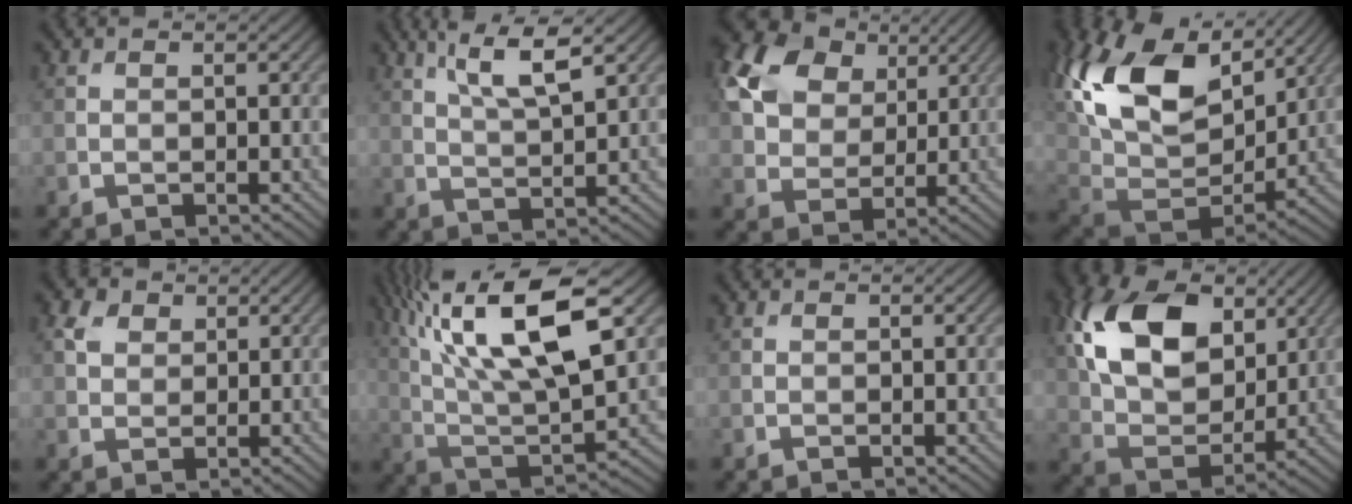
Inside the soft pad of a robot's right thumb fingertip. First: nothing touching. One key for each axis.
{"total": 6.8, "fx": 3.7, "fy": 1.4, "fz": 5.5, "tx": -0.113, "ty": 0.003, "tz": 0.074}
{"total": 14.6, "fx": 6.7, "fy": 10.2, "fz": 8.0, "tx": -0.207, "ty": 0.051, "tz": 0.132}
{"total": 20.6, "fx": 8.6, "fy": 12.8, "fz": 13.7, "tx": -0.312, "ty": 0.034, "tz": 0.174}
{"total": 2.7, "fx": 1.5, "fy": 1.8, "fz": 1.3, "tx": -0.033, "ty": 0.007, "tz": 0.027}
{"total": 17.6, "fx": 7.8, "fy": 6.2, "fz": 14.5, "tx": -0.301, "ty": 0.012, "tz": 0.145}
{"total": 0.0}
{"total": 15.4, "fx": 5.6, "fy": 9.8, "fz": 10.4, "tx": -0.232, "ty": 0.017, "tz": 0.105}